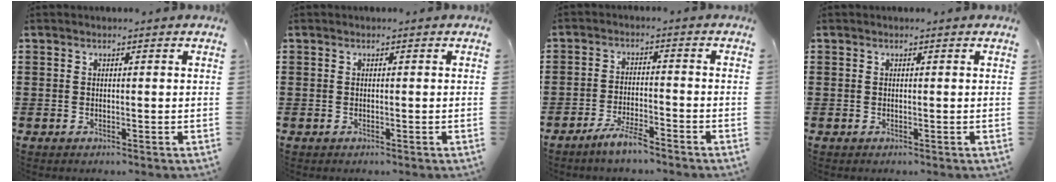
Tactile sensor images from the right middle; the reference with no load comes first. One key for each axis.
{"total": 0.0}
{"total": 4.3, "fx": -3.5, "fy": 0.5, "fz": 2.4, "tx": -0.053, "ty": 0.000, "tz": -0.068}
{"total": 0.0}